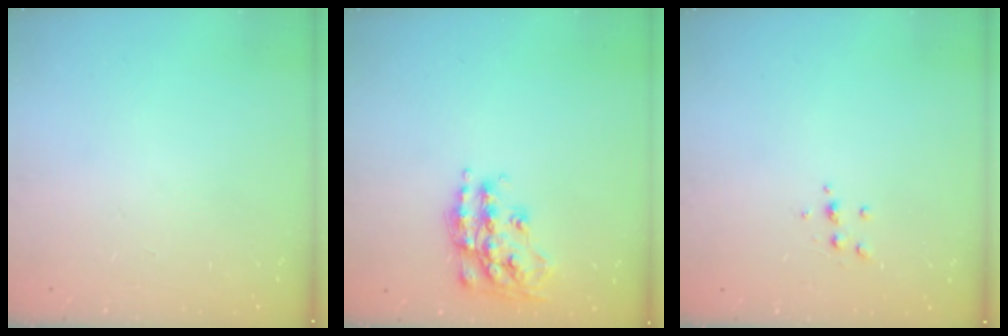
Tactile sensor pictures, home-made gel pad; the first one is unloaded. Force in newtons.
{"total": 16.6, "press": 16.5, "slide": 1.0}
{"total": 4.9, "press": 4.8, "slide": 1.1}